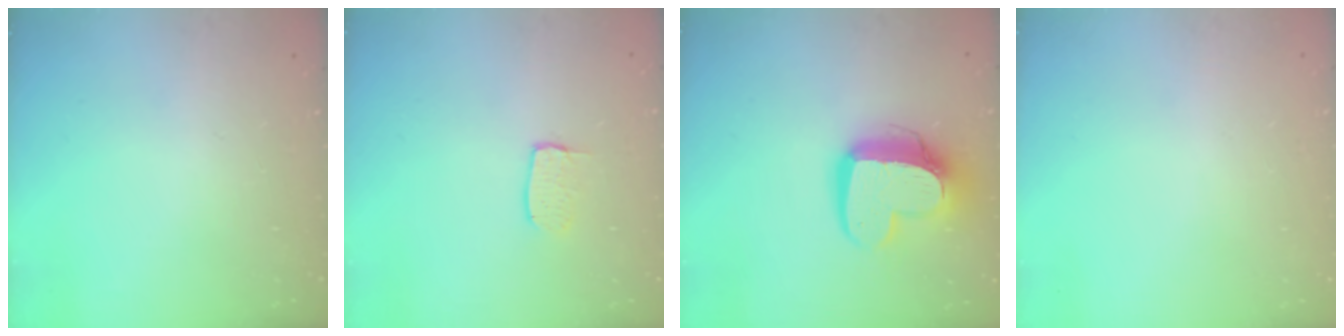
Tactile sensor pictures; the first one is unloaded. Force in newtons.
{"total": 5.5, "press": 5.5, "slide": 0.2}
{"total": 14.4, "press": 14.3, "slide": 1.3}
{"total": 0.0}